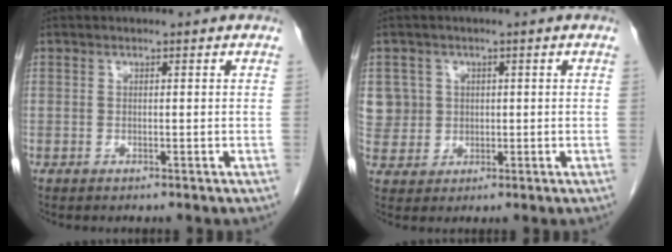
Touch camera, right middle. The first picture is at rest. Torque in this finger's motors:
{"motor_torque": [0.17, 0.01, 0.00, 0.00]}